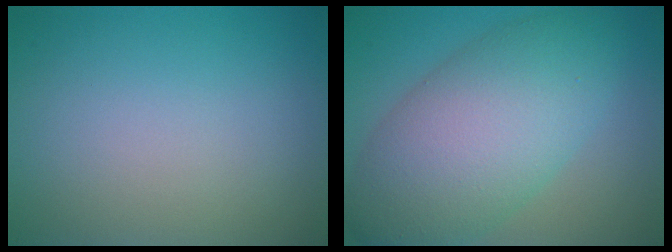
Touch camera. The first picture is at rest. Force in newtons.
{"total": 9.6, "press": 9.6, "slide": 0.1}